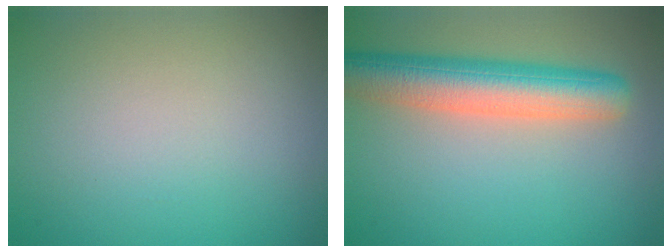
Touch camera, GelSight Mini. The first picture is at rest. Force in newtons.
{"total": 6.6, "press": 6.6, "slide": 0.3}